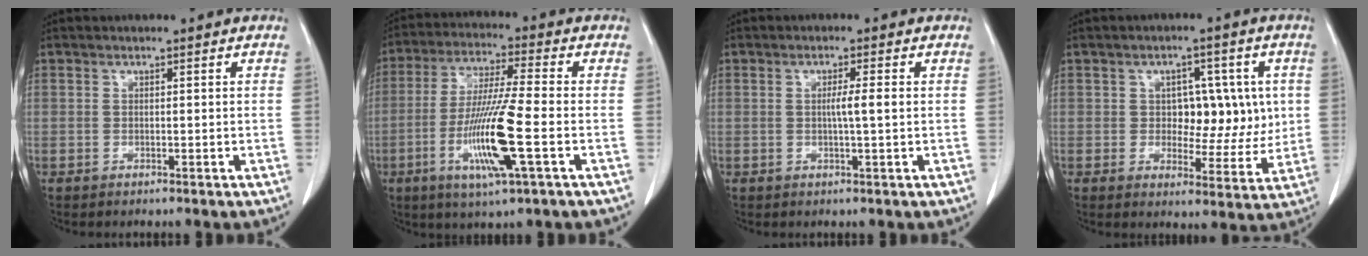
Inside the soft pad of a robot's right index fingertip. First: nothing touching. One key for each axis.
{"total": 12.9, "fx": -3.7, "fy": 0.0, "fz": 12.4, "tx": -0.247, "ty": -0.019, "tz": -0.073}
{"total": 2.6, "fx": 0.1, "fy": -0.3, "fz": 2.6, "tx": -0.047, "ty": 0.000, "tz": 0.000}
{"total": 8.1, "fx": 1.1, "fy": 5.0, "fz": 6.3, "tx": -0.069, "ty": 0.015, "tz": 0.023}